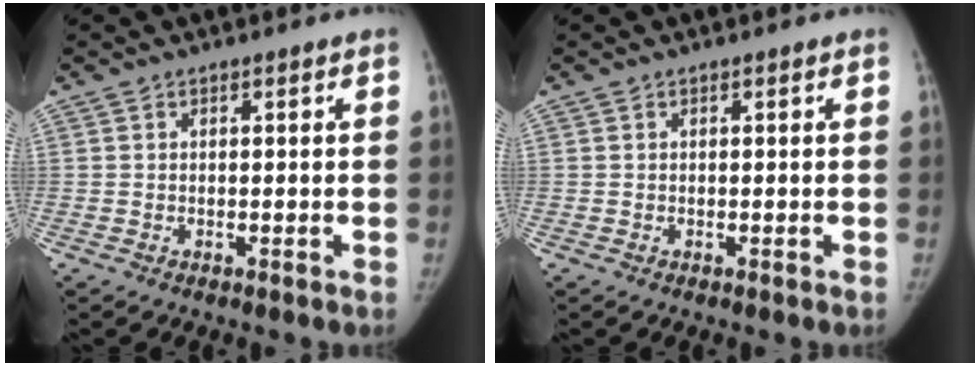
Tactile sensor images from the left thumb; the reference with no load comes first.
{"total": 0.0}